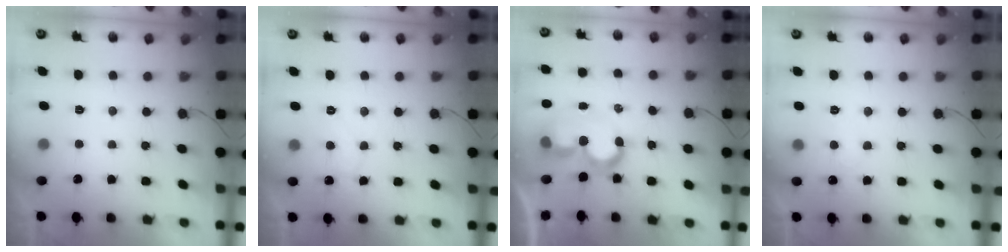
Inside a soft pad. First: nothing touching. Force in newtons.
{"total": 7.1, "press": 7.1, "slide": 0.5}
{"total": 8.5, "press": 7.7, "slide": 3.6}
{"total": 6.1, "press": 6.1, "slide": 0.5}